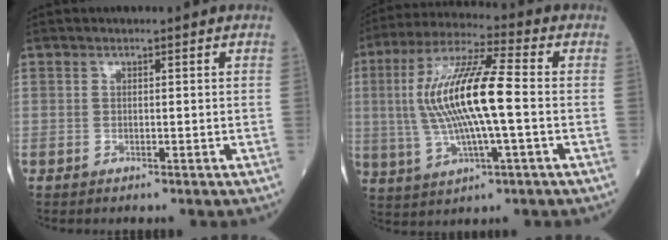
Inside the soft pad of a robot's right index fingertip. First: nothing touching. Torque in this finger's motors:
{"motor_torque": [0.82, -0.14, 0.47, 0.21]}